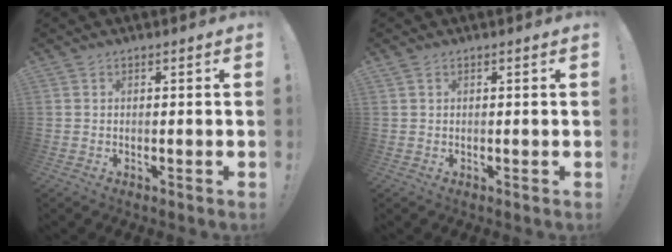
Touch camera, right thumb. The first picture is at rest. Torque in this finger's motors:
{"motor_torque": [0.15, 0.15, -0.14, 0.11, 0.02]}